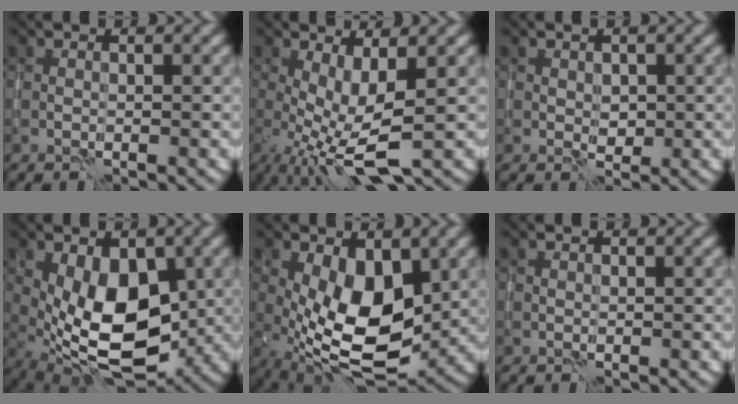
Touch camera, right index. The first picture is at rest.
{"total": 5.9, "force": [-1.2, 1.8, 5.5], "torque": [-0.113, -0.006, -0.022]}
{"total": 1.1, "force": [0.1, 0.9, 0.7], "torque": [-0.014, -0.004, 0.005]}
{"total": 8.4, "force": [-0.1, 4.6, 7.1], "torque": [-0.126, -0.010, 0.002]}
{"total": 8.4, "force": [-0.1, 4.3, 7.3], "torque": [-0.144, -0.009, 0.002]}
{"total": 0.0}